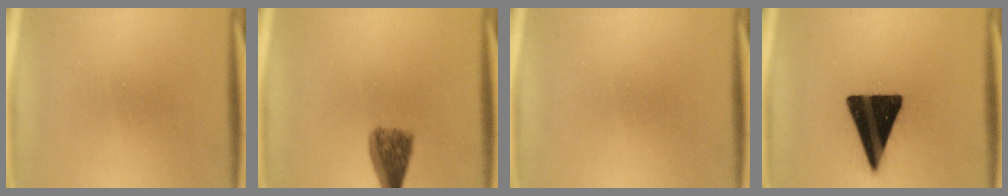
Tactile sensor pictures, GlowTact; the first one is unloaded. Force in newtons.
{"total": 5.6}
{"total": 0.0}
{"total": 18.8}